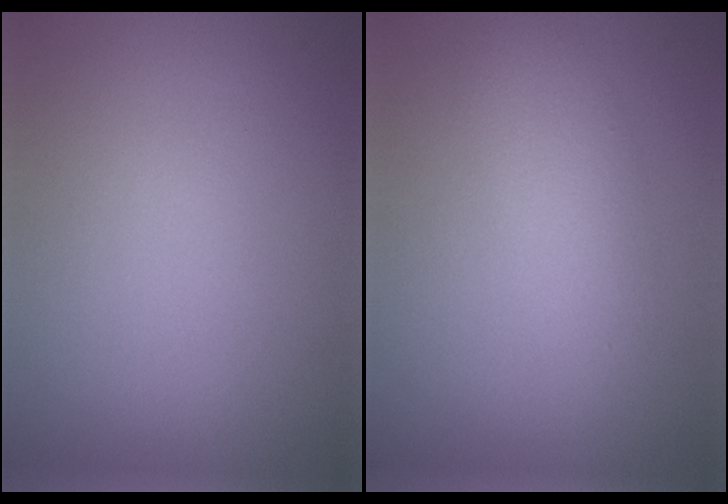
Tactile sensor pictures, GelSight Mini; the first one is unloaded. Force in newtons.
{"total": 3.2, "press": 3.2, "slide": 0.1}